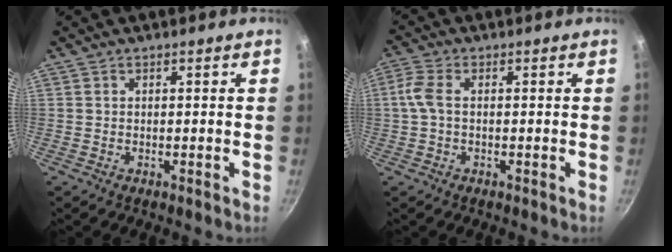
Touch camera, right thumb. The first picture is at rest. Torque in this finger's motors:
{"motor_torque": [-0.25, 0.47, -0.22, 0.22, 0.16]}